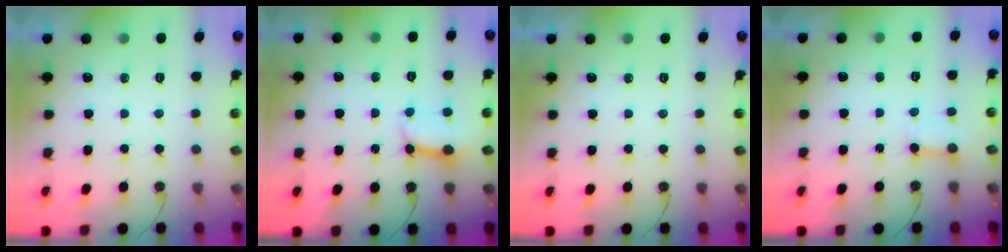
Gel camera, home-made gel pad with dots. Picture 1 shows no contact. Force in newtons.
{"total": 8.9, "press": 8.9, "slide": 1.0}
{"total": 0.0}
{"total": 2.6, "press": 2.6, "slide": 0.3}